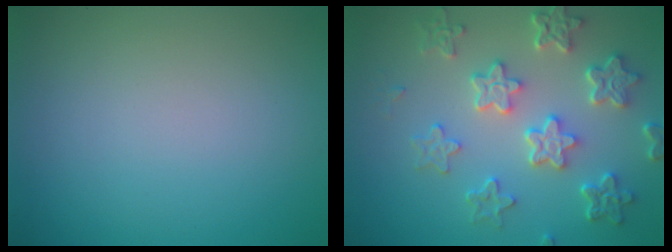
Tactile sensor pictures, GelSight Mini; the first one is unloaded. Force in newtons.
{"total": 6.0, "press": 4.6, "slide": 4.0}